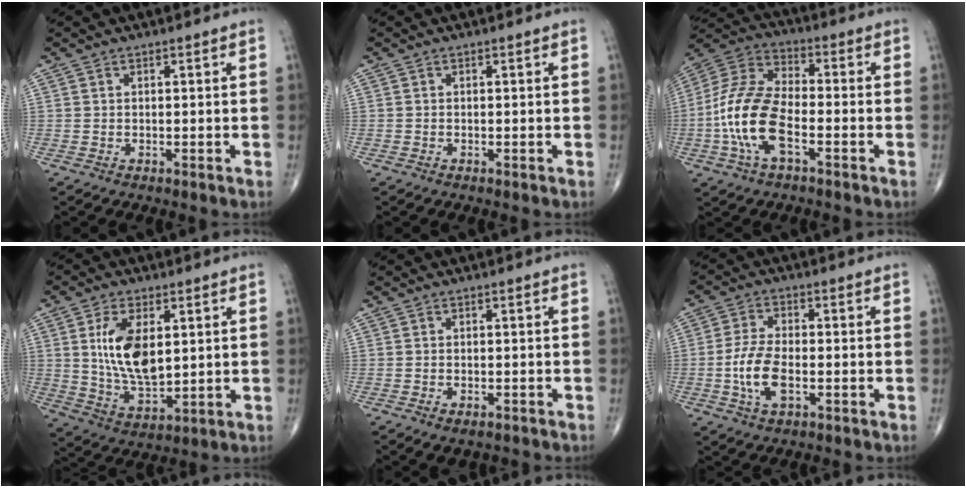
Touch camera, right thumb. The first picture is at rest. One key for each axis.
{"total": 0.0}
{"total": 15.0, "fx": -4.2, "fy": 7.2, "fz": 12.5, "tx": -0.265, "ty": 0.031, "tz": -0.085}
{"total": 12.4, "fx": 2.4, "fy": 6.4, "fz": 10.4, "tx": -0.180, "ty": -0.019, "tz": 0.054}
{"total": 2.7, "fx": -1.7, "fy": 1.4, "fz": 1.5, "tx": -0.023, "ty": 0.008, "tz": -0.020}
{"total": 8.2, "fx": -2.0, "fy": 4.0, "fz": 6.9, "tx": -0.146, "ty": 0.009, "tz": -0.038}